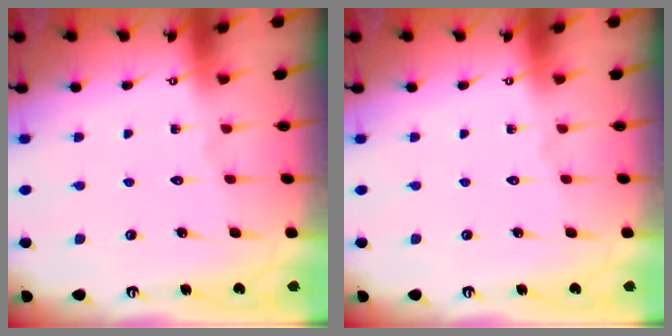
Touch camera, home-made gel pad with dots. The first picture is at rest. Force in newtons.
{"total": 0.0}